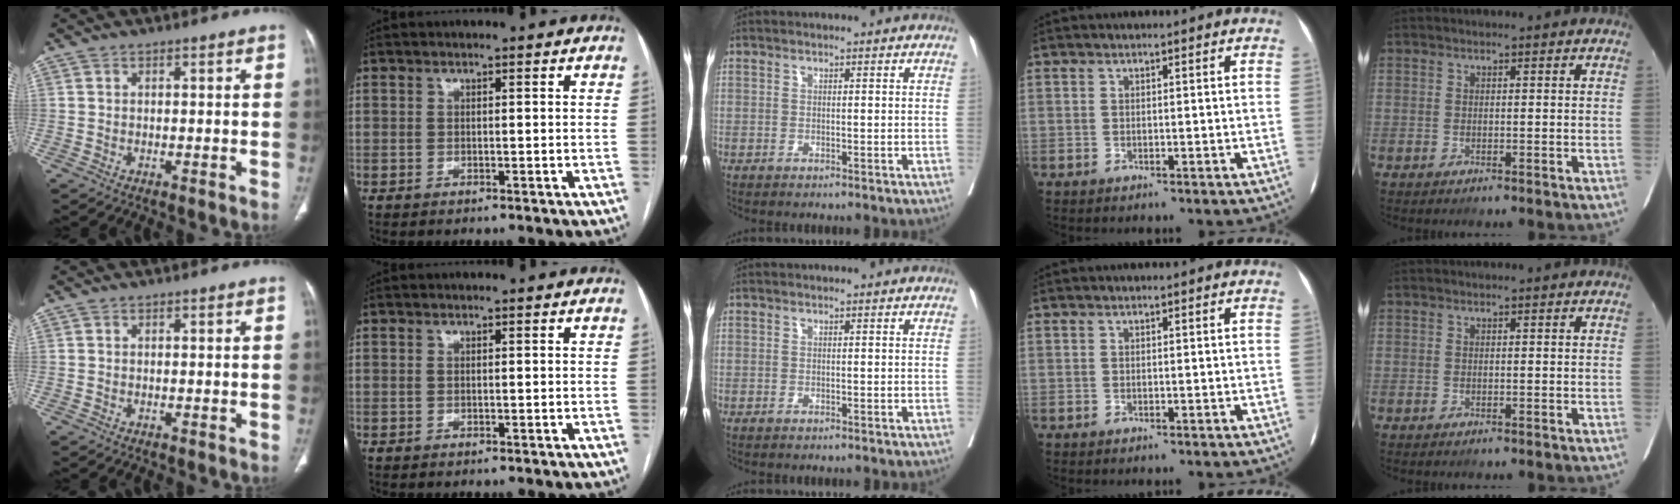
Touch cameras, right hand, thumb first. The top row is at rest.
{}